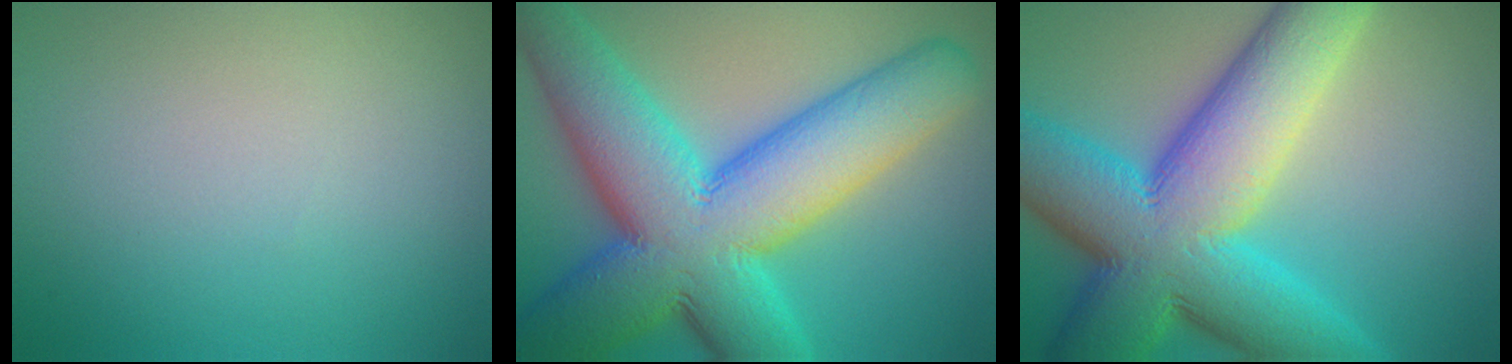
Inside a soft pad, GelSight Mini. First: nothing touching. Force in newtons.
{"total": 15.5, "press": 15.5, "slide": 0.5}
{"total": 15.4, "press": 15.4, "slide": 0.4}